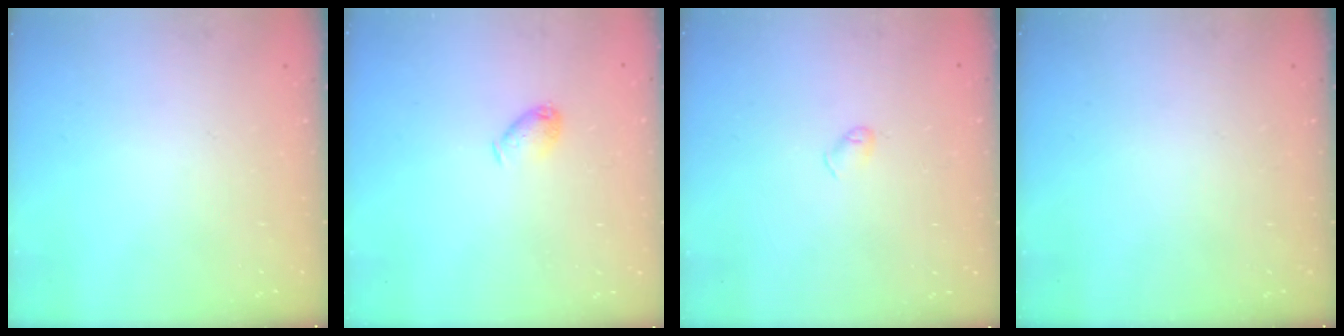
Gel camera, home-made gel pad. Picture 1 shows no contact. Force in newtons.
{"total": 5.8, "press": 5.8, "slide": 0.7}
{"total": 3.5, "press": 3.5, "slide": 0.6}
{"total": 0.0}